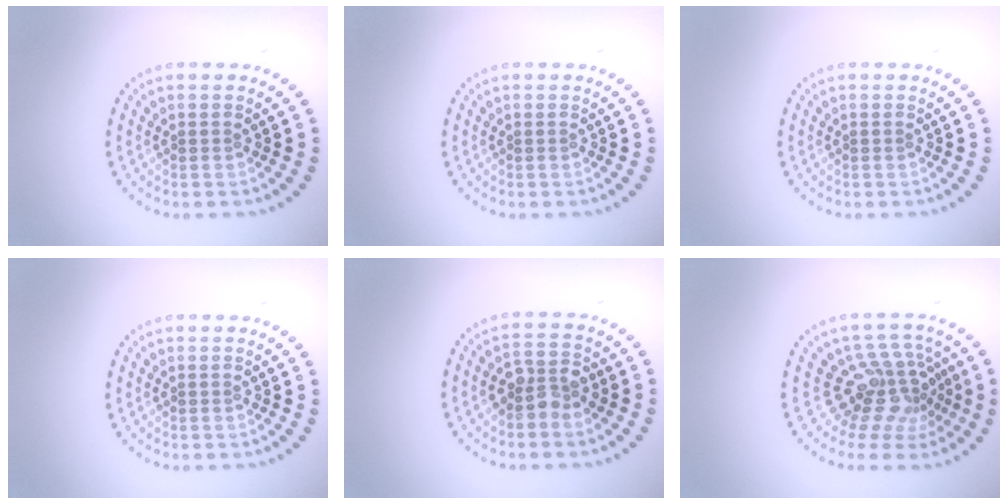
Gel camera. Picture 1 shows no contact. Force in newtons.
{"total": 0.0}
{"total": 0.0}
{"total": 0.0}
{"total": 2.9, "press": 2.8, "slide": 0.8}
{"total": 4.7, "press": 3.2, "slide": 3.5}